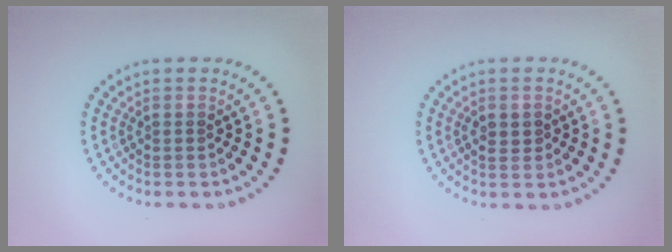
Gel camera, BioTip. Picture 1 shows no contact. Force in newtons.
{"total": 1.2, "press": 1.2, "slide": 0.0}